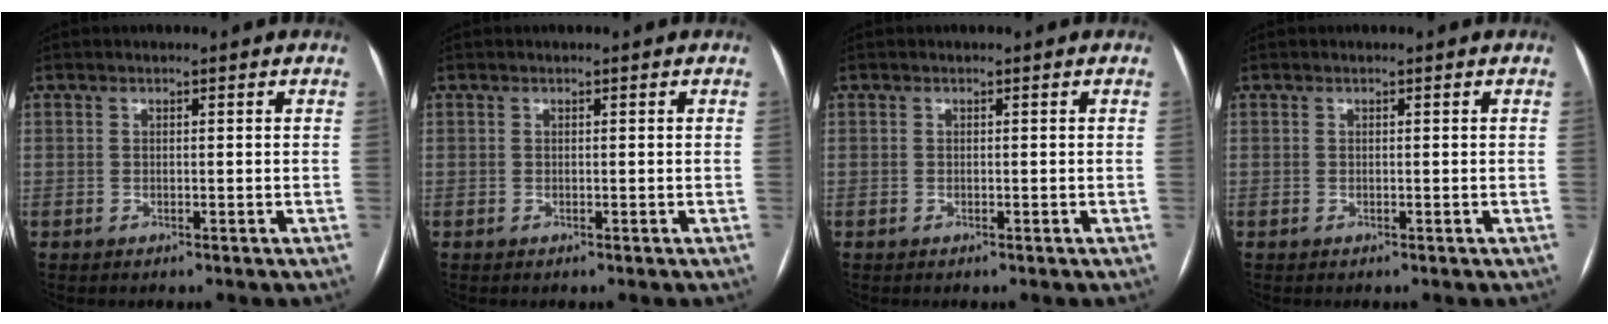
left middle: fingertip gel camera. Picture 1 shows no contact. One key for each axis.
{"total": 0.0}
{"total": 0.0}
{"total": 0.0}